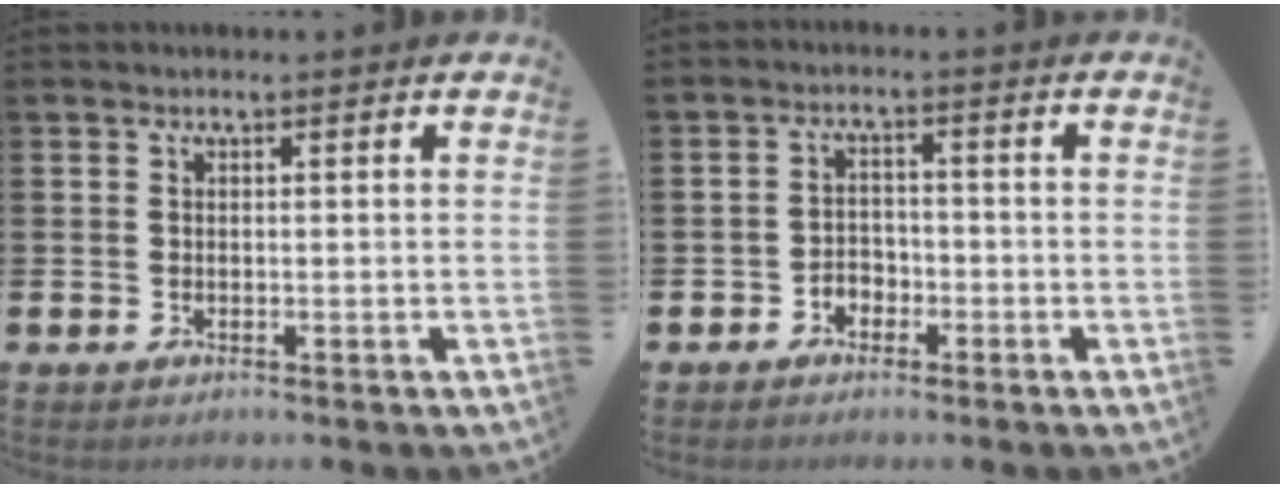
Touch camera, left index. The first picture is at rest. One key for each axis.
{"total": 2.4, "fx": -1.7, "fy": 1.7, "fz": 0.4, "tx": -0.022, "ty": 0.010, "tz": -0.037}